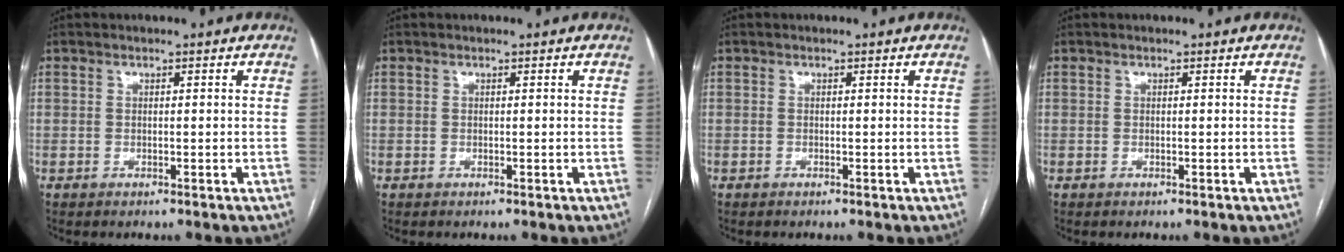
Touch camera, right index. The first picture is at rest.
{"total": 0.0}
{"total": 0.0}
{"total": 0.0}